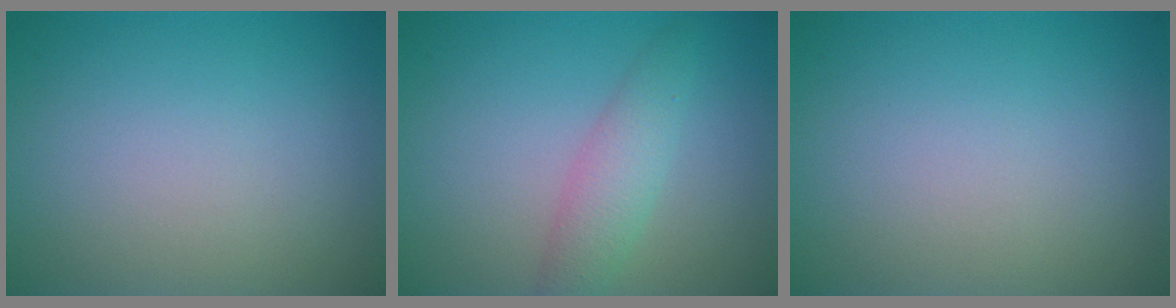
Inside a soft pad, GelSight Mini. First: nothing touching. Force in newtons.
{"total": 2.9, "press": 2.9, "slide": 0.0}
{"total": 0.0}